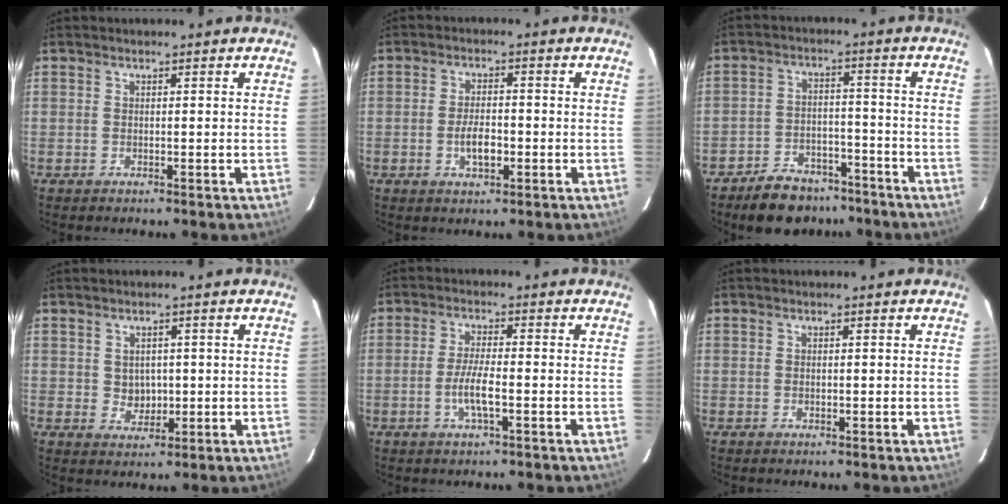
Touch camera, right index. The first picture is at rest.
{"total": 4.7, "force": [-1.5, 2.1, 4.0], "torque": [-0.080, 0.000, -0.023]}
{"total": 11.9, "force": [-9.4, 6.2, 3.8], "torque": [-0.092, 0.017, -0.127]}
{"total": 3.5, "force": [0.2, 3.2, 1.4], "torque": [-0.024, 0.005, 0.011]}
{"total": 5.4, "force": [-1.8, 0.9, 5.0], "torque": [-0.100, -0.003, -0.036]}
{"total": 0.6, "force": [-0.1, 0.5, 0.4], "torque": [-0.008, 0.001, -0.001]}